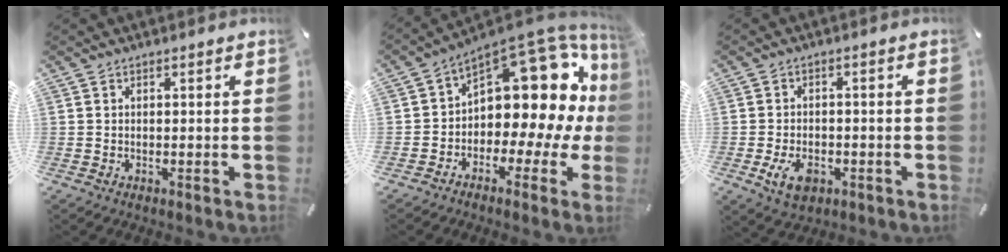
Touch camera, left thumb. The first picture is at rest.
{"total": 16.0, "force": [7.0, 9.3, 11.0], "torque": [-0.134, -0.079, 0.115]}
{"total": 6.4, "force": [-2.5, 4.3, 4.0], "torque": [-0.079, 0.006, -0.049]}